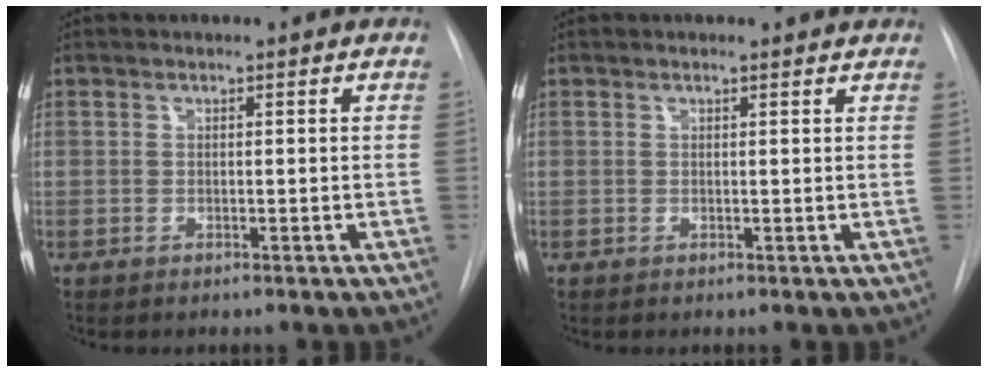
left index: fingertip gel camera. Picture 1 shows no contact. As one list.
[{"total": 1.1, "force": [1.1, 0.3, 0.1], "torque": [-0.011, 0.000, 0.003]}]